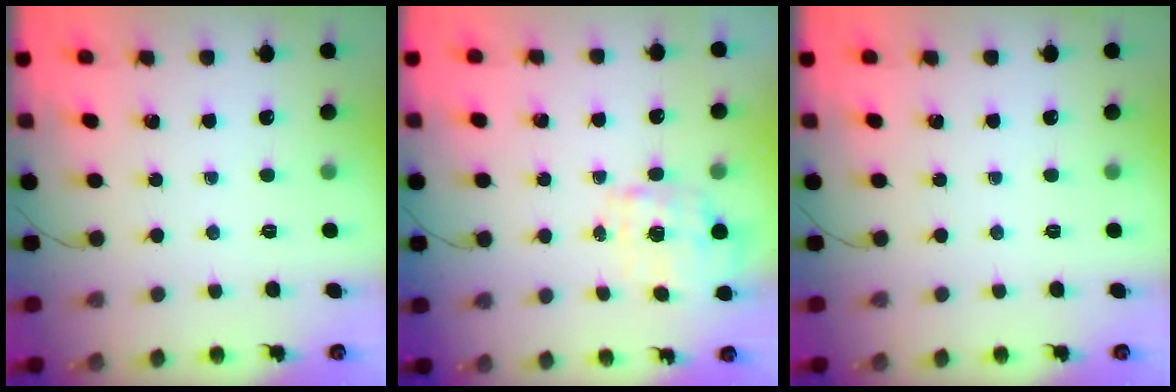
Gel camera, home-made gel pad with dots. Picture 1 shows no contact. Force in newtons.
{"total": 1.9, "press": 1.8, "slide": 0.6}
{"total": 0.0}